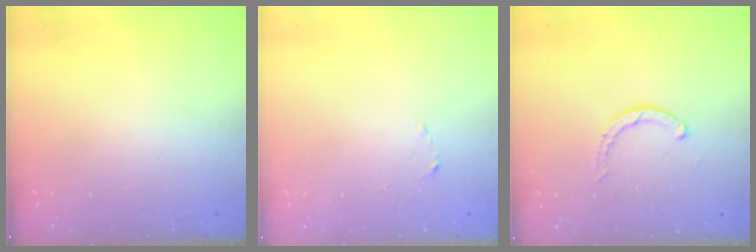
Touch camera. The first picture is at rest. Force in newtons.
{"total": 1.5, "press": 1.5, "slide": 0.2}
{"total": 1.9, "press": 1.8, "slide": 0.3}